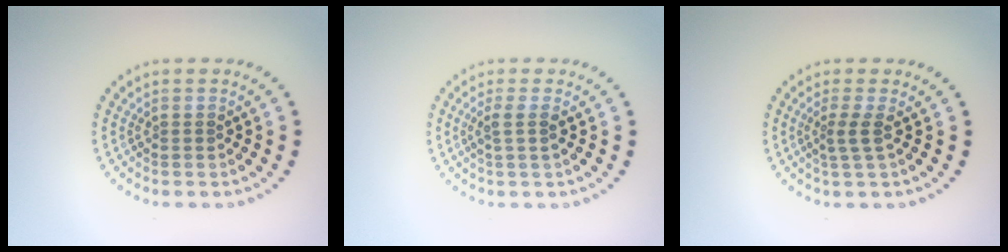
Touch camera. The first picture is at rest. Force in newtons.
{"total": 1.6, "press": 1.4, "slide": 0.9}
{"total": 1.7, "press": 1.1, "slide": 1.3}